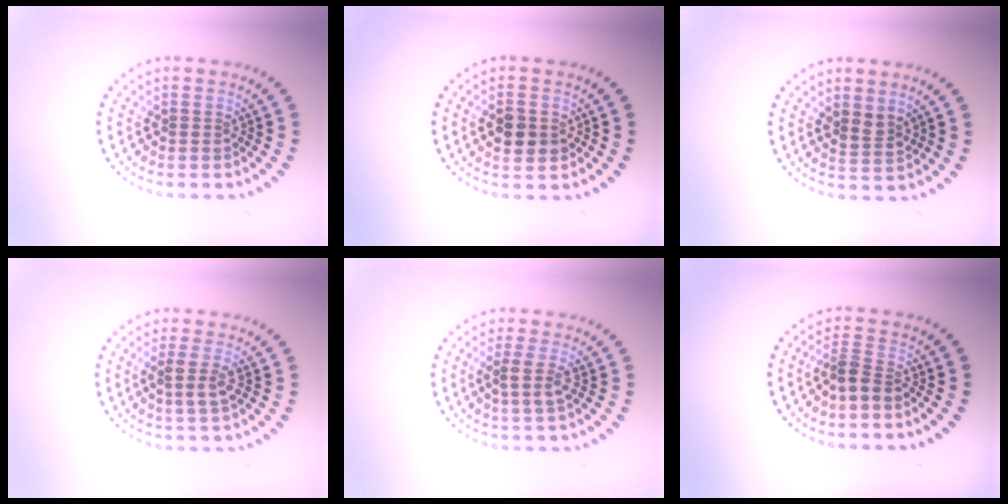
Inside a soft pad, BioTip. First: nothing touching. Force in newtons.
{"total": 2.5, "press": 2.5, "slide": 0.2}
{"total": 1.6, "press": 1.3, "slide": 1.0}
{"total": 1.9, "press": 1.5, "slide": 1.2}
{"total": 1.9, "press": 1.4, "slide": 1.3}
{"total": 2.3, "press": 1.8, "slide": 1.5}